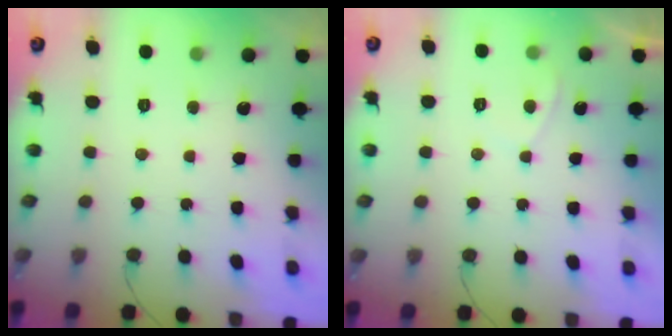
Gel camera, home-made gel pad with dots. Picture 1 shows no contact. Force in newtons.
{"total": 1.0, "press": 0.8, "slide": 0.5}